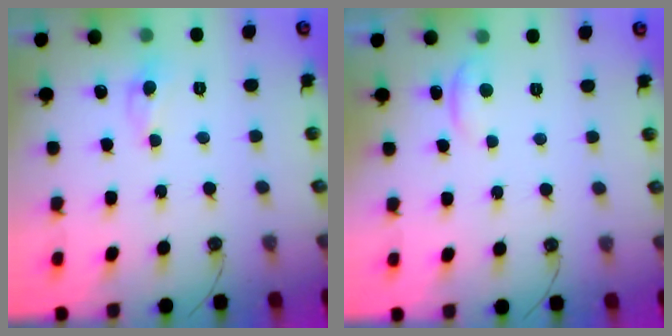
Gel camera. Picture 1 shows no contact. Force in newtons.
{"total": 0.6, "press": 0.1, "slide": 0.6}